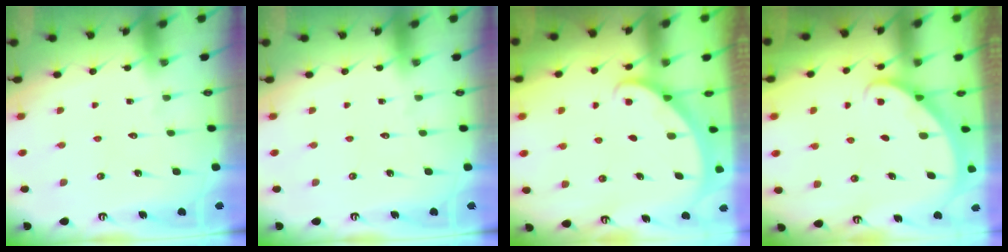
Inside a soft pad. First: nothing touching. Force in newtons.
{"total": 0.0}
{"total": 1.6, "press": 1.6, "slide": 0.0}
{"total": 2.1, "press": 2.1, "slide": 0.1}